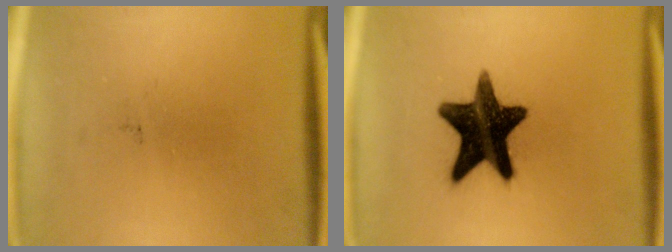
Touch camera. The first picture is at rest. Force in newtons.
{"total": 16.2}